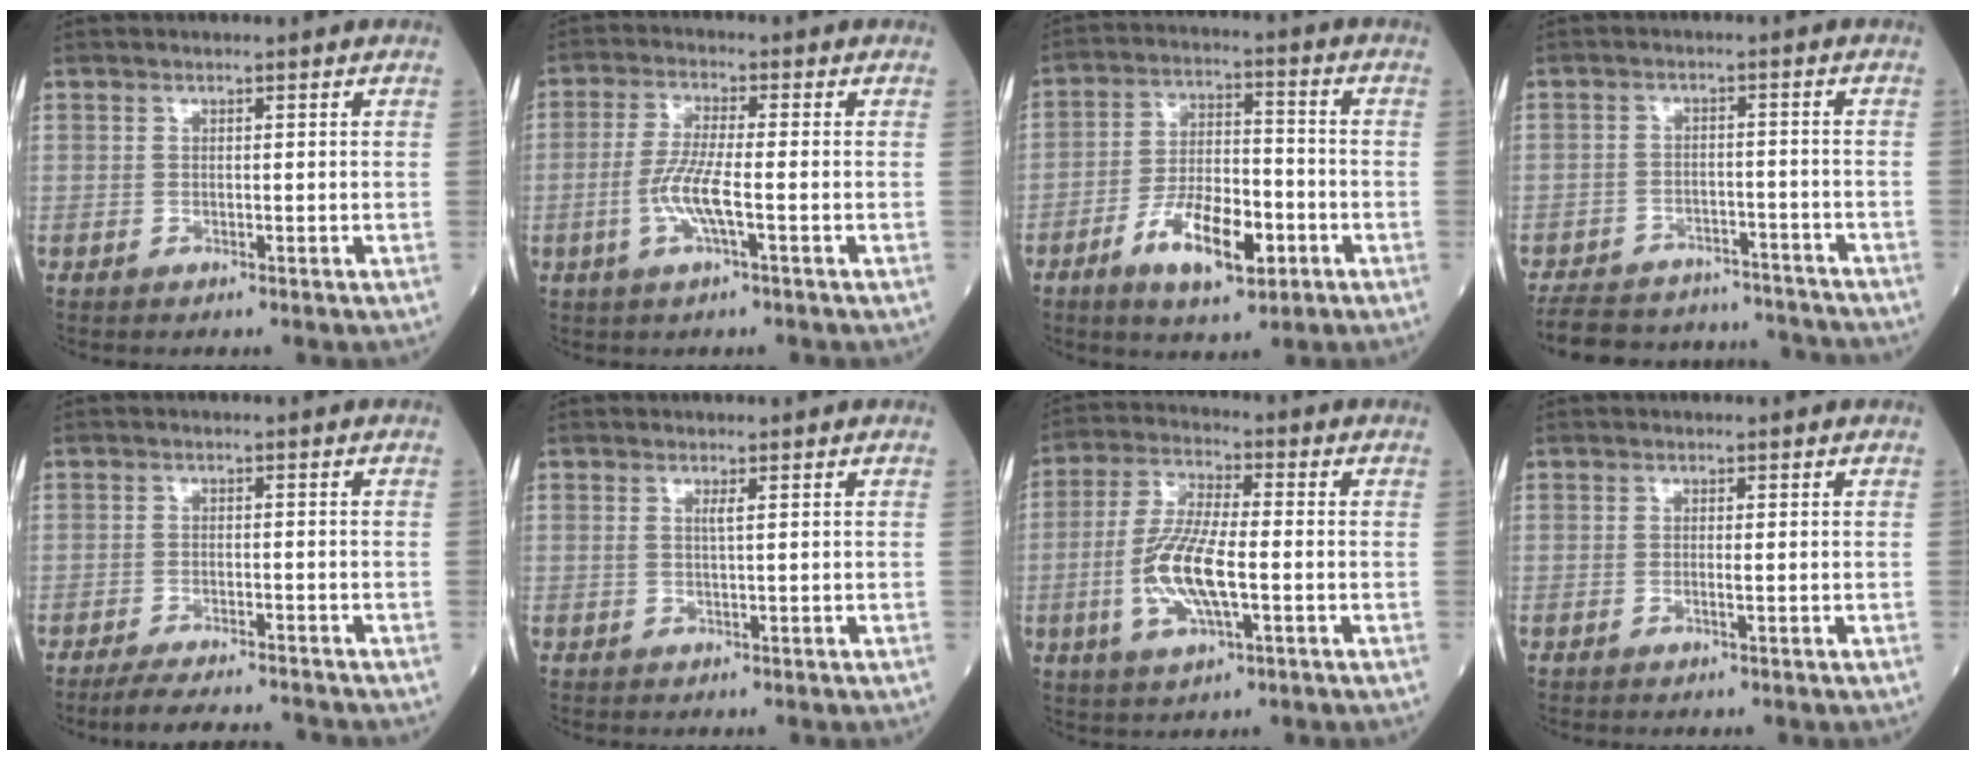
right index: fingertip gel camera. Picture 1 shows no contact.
{"total": 6.1, "force": [-1.7, 0.3, 5.8], "torque": [-0.124, -0.004, -0.037]}
{"total": 11.0, "force": [-5.1, 3.9, 9.0], "torque": [-0.171, 0.002, -0.085]}
{"total": 16.7, "force": [-15.4, 5.0, 3.9], "torque": [-0.082, 0.015, -0.205]}
{"total": 8.3, "force": [-7.9, 0.6, 2.7], "torque": [-0.040, -0.004, -0.120]}
{"total": 1.0, "force": [0.3, -0.2, 0.9], "torque": [-0.023, -0.001, 0.004]}
{"total": 10.8, "force": [-2.3, 2.6, 10.3], "torque": [-0.218, -0.004, -0.041]}
{"total": 1.0, "force": [-0.4, -0.1, 0.9], "torque": [-0.020, 0.000, -0.009]}